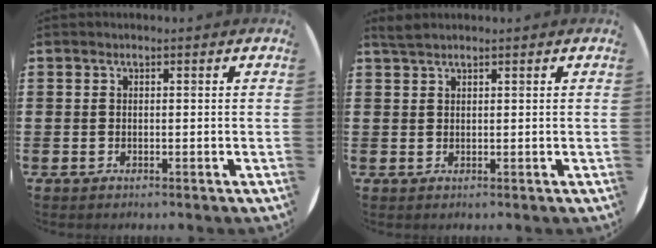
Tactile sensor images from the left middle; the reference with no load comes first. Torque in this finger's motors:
{"motor_torque": [0.35, -0.28, 0.01, 0.00]}